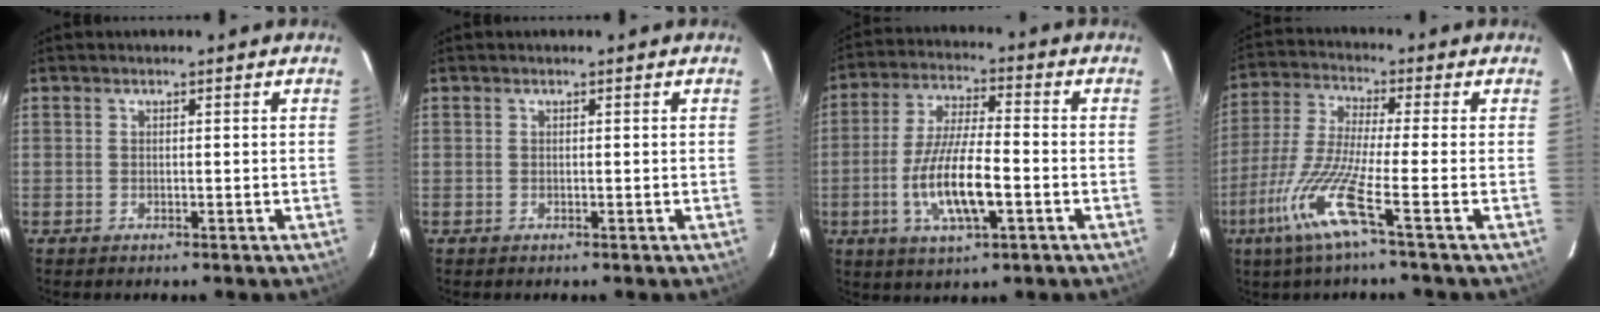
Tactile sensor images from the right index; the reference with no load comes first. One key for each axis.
{"total": 0.0}
{"total": 12.5, "fx": -3.8, "fy": 3.1, "fz": 11.5, "tx": -0.232, "ty": -0.007, "tz": -0.070}
{"total": 11.1, "fx": -5.3, "fy": -0.6, "fz": 9.8, "tx": -0.220, "ty": -0.009, "tz": -0.110}